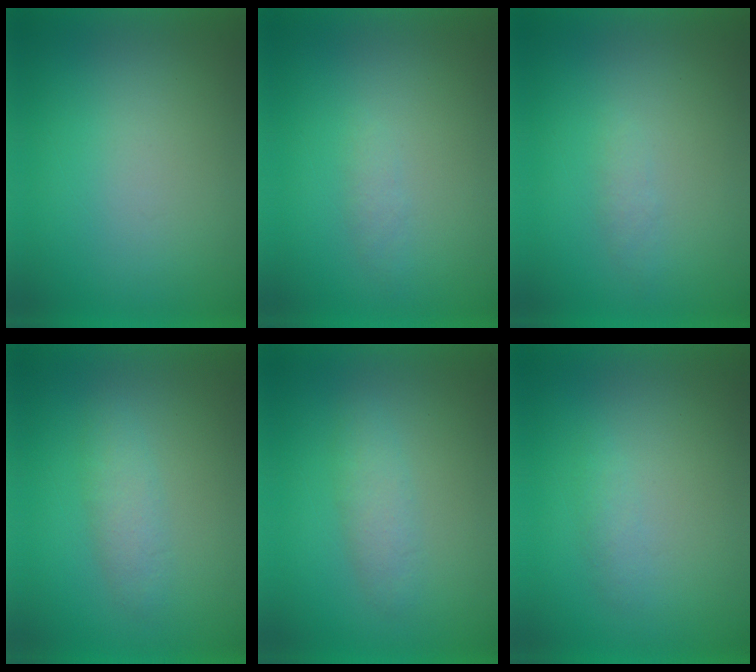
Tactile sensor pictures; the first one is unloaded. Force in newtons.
{"total": 1.2}
{"total": 1.2}
{"total": 2.3}
{"total": 2.3}
{"total": 1.2}